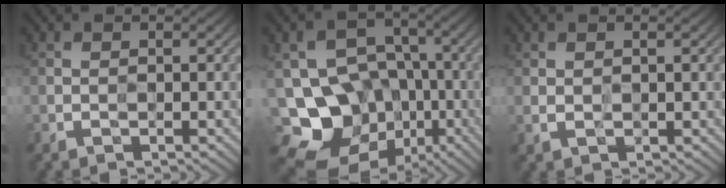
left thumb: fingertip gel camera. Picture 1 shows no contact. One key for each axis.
{"total": 16.3, "fx": -7.0, "fy": 13.3, "fz": 6.3, "tx": -0.156, "ty": -0.031, "tz": -0.106}
{"total": 1.4, "fx": 0.7, "fy": 0.9, "fz": 0.7, "tx": -0.021, "ty": -0.004, "tz": 0.015}